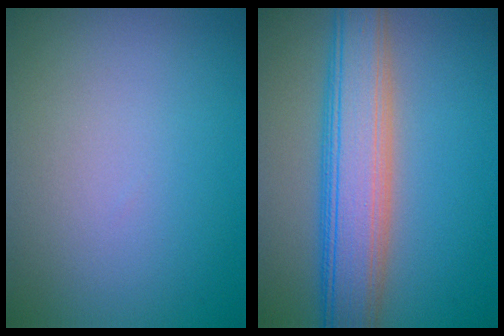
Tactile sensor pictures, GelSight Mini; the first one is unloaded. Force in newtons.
{"total": 8.0, "press": 8.0, "slide": 0.5}